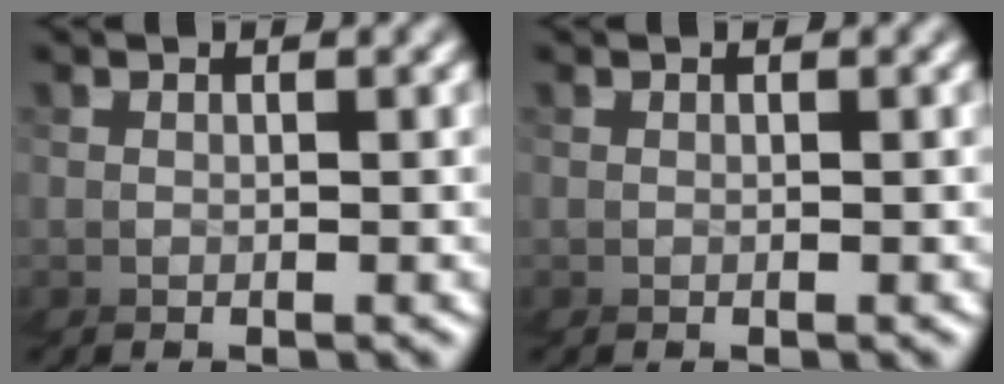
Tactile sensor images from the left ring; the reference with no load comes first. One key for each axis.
{"total": 0.0}